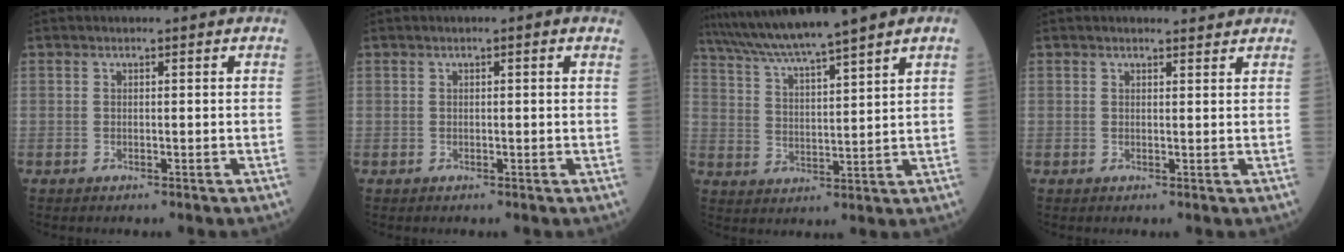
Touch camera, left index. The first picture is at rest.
{"total": 1.5, "force": [0.6, 0.2, 1.3], "torque": [-0.024, 0.008, 0.005]}
{"total": 12.0, "force": [10.0, -1.4, 6.6], "torque": [-0.116, 0.023, 0.169]}
{"total": 2.3, "force": [2.2, 0.3, 0.5], "torque": [-0.012, 0.004, 0.027]}